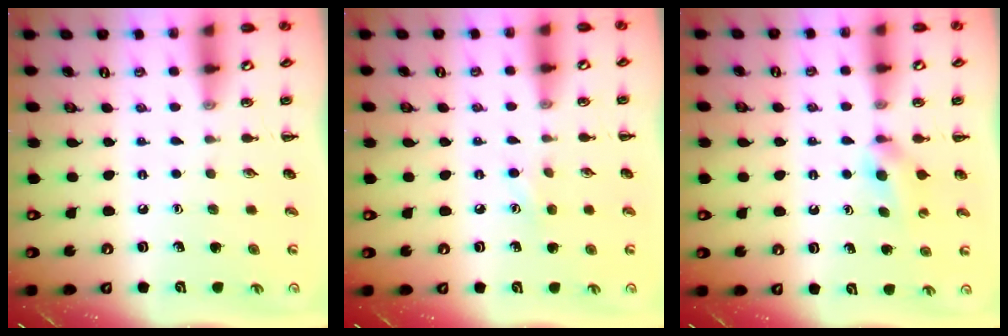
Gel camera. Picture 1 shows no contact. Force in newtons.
{"total": 2.0, "press": 1.9, "slide": 0.6}
{"total": 4.7, "press": 4.4, "slide": 1.6}